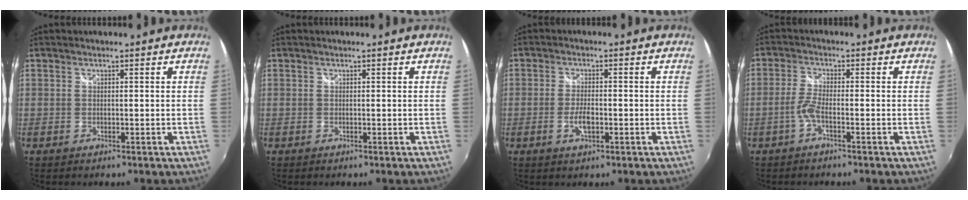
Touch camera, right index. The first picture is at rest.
{"total": 0.0}
{"total": 3.6, "force": [-1.1, 1.4, 3.1], "torque": [-0.065, -0.001, -0.021]}
{"total": 3.0, "force": [-1.6, 0.3, 2.5], "torque": [-0.063, 0.003, -0.035]}